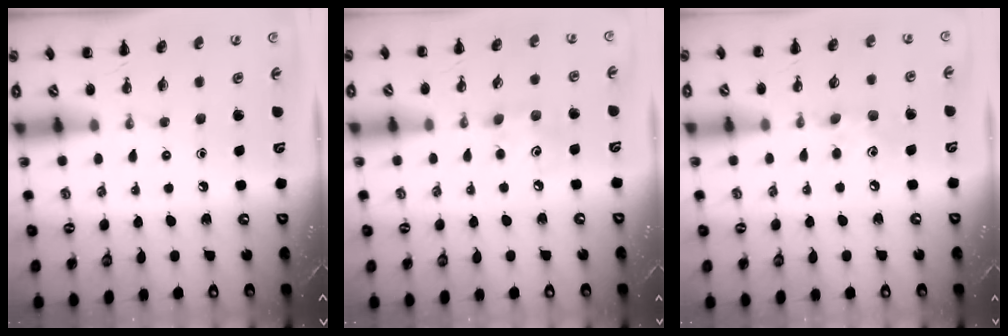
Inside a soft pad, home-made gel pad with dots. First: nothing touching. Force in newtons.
{"total": 3.8, "press": 3.7, "slide": 0.8}
{"total": 7.8, "press": 7.7, "slide": 1.1}